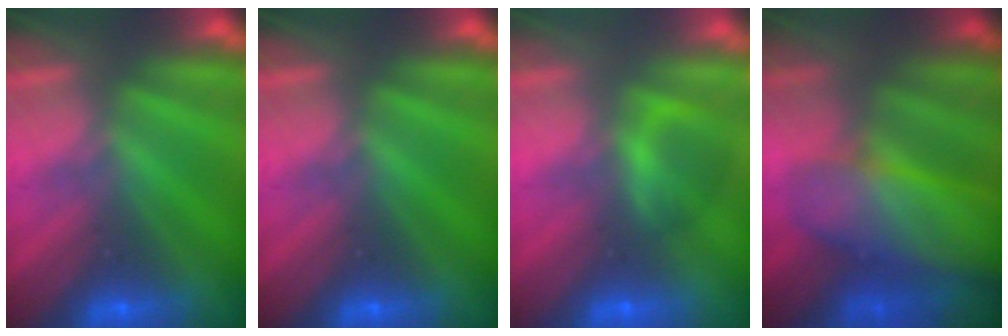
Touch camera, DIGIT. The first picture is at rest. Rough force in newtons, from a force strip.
{"total": 0.0}
{"total": 2.2}
{"total": 7.6}